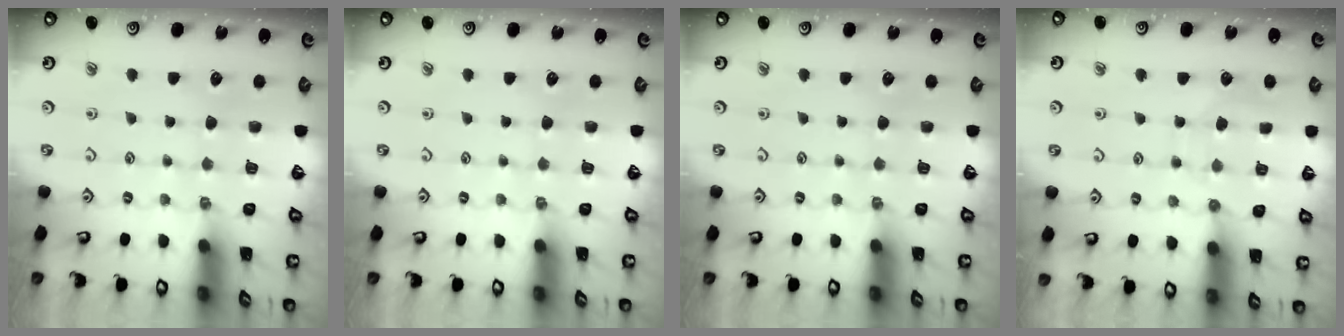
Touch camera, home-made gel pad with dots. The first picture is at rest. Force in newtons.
{"total": 0.0}
{"total": 0.0}
{"total": 6.8, "press": 6.7, "slide": 0.6}